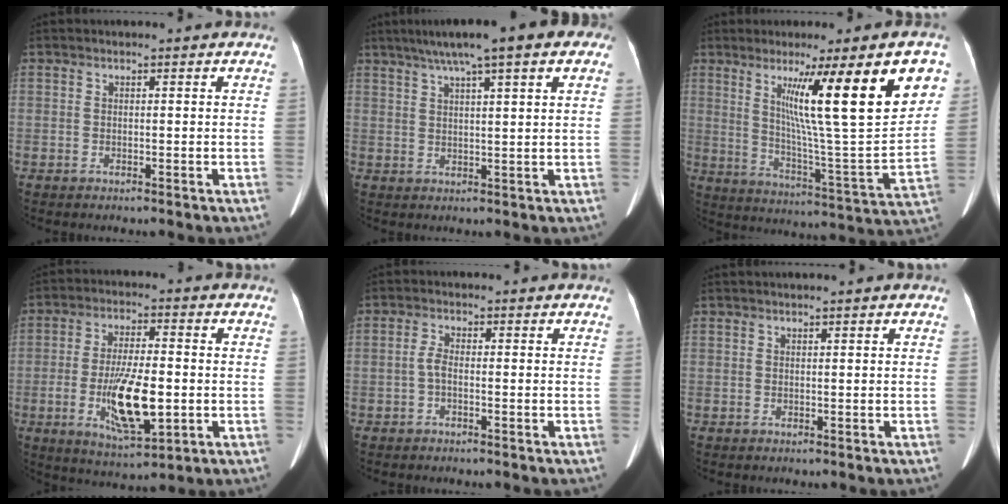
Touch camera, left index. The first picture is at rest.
{"total": 13.2, "force": [8.3, 2.1, 10.1], "torque": [-0.148, 0.042, 0.109]}
{"total": 20.4, "force": [8.8, 0.9, 18.4], "torque": [-0.253, -0.016, 0.129]}
{"total": 11.5, "force": [-2.4, 3.2, 10.8], "torque": [-0.205, -0.013, -0.035]}
{"total": 1.8, "force": [-0.6, 0.7, 1.5], "torque": [-0.032, 0.002, -0.013]}
{"total": 1.0, "force": [0.9, -0.2, 0.4], "torque": [-0.009, 0.016, 0.020]}